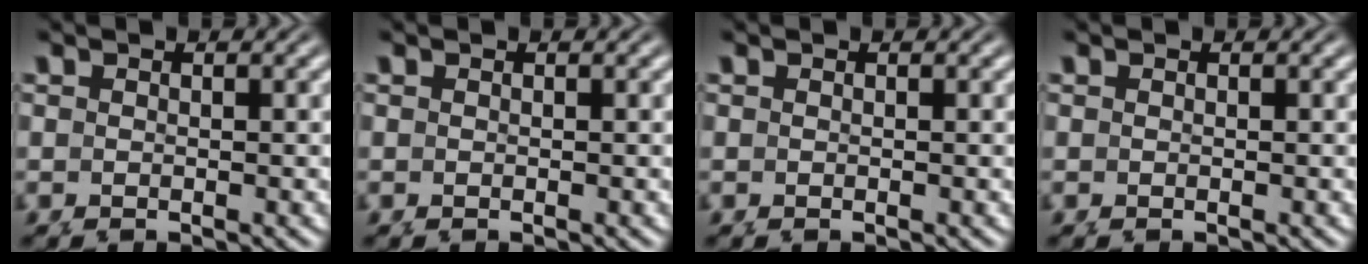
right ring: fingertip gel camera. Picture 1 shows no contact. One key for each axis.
{"total": 0.0}
{"total": 0.0}
{"total": 0.0}